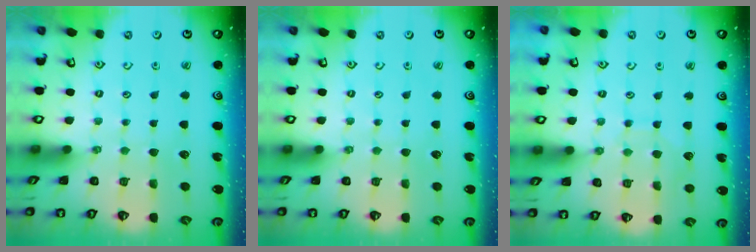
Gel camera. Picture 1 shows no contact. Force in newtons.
{"total": 0.0}
{"total": 5.8, "press": 5.8, "slide": 0.4}